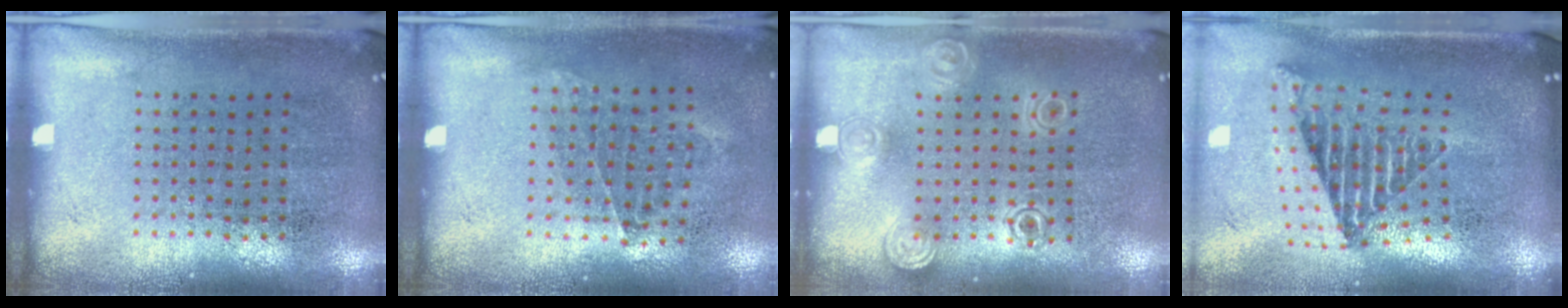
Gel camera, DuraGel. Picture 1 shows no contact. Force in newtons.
{"total": 1.0, "press": 0.8, "slide": 0.6}
{"total": 1.3, "press": 1.2, "slide": 0.4}
{"total": 2.6, "press": 1.7, "slide": 1.9}